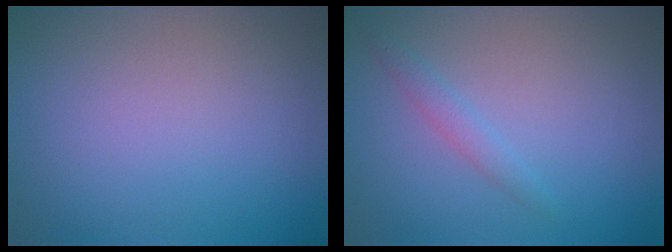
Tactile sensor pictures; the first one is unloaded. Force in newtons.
{"total": 1.3, "press": 1.3, "slide": 0.1}